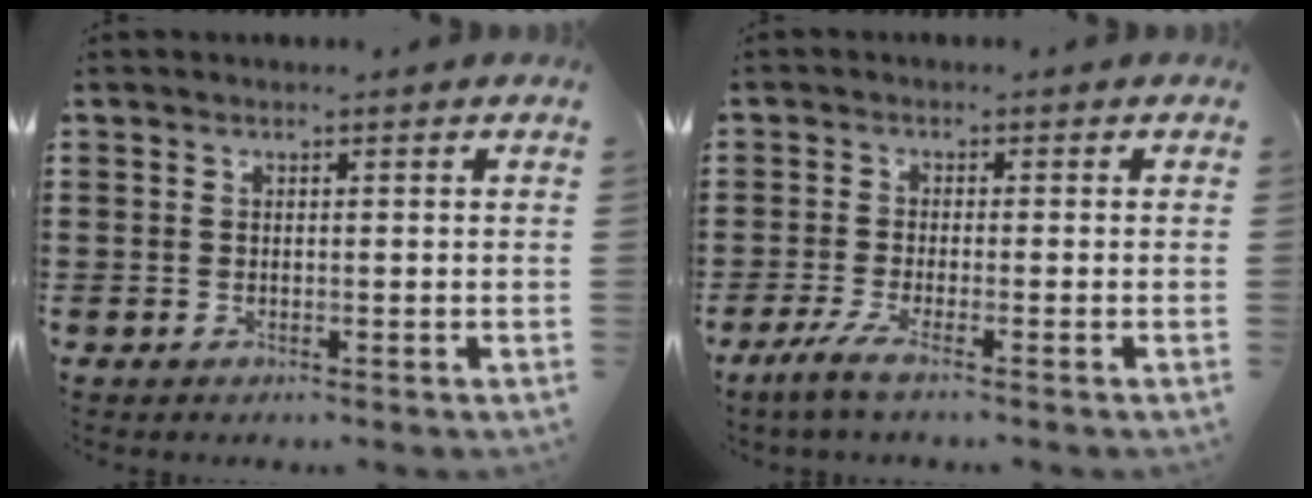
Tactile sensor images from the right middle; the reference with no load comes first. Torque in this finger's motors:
{"motor_torque": [-0.12, 0.03, -0.16, -0.04]}